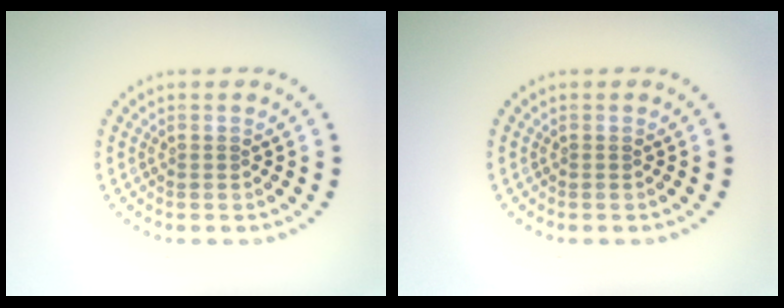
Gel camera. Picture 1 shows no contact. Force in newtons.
{"total": 0.0}